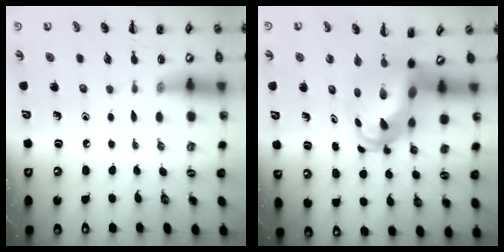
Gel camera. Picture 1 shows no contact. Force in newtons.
{"total": 6.9, "press": 6.7, "slide": 2.0}